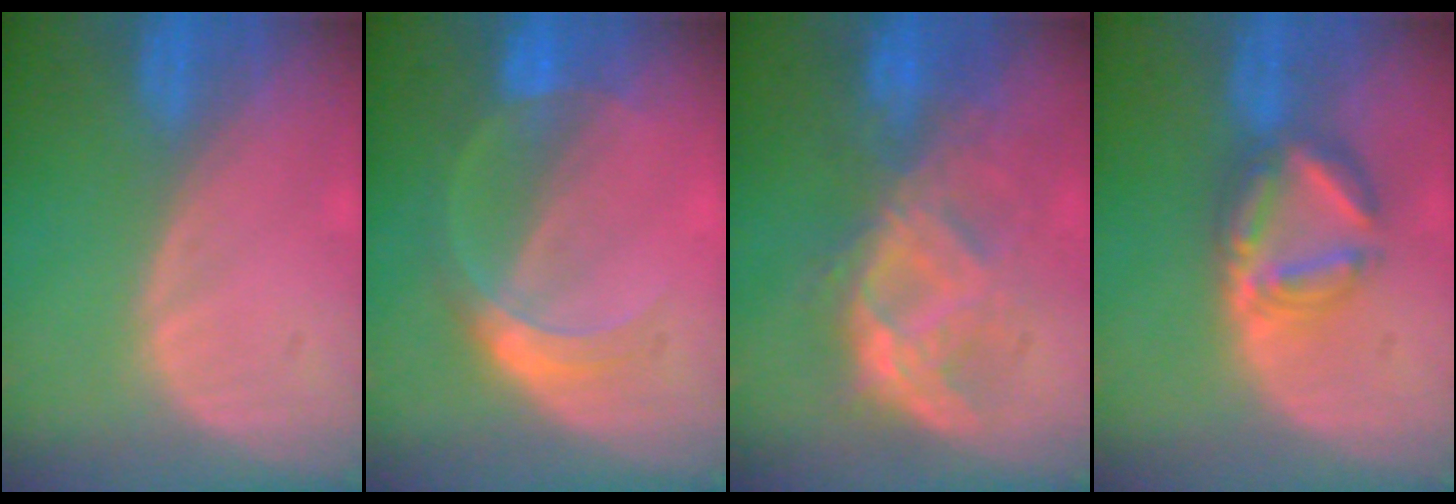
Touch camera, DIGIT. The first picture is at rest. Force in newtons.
{"total": 5.0, "press": 4.8, "slide": 1.3}
{"total": 8.2, "press": 8.1, "slide": 1.3}
{"total": 5.8, "press": 5.8, "slide": 0.2}